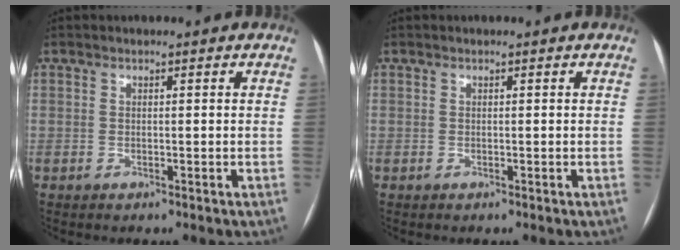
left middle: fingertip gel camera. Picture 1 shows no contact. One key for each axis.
{"total": 0.0}